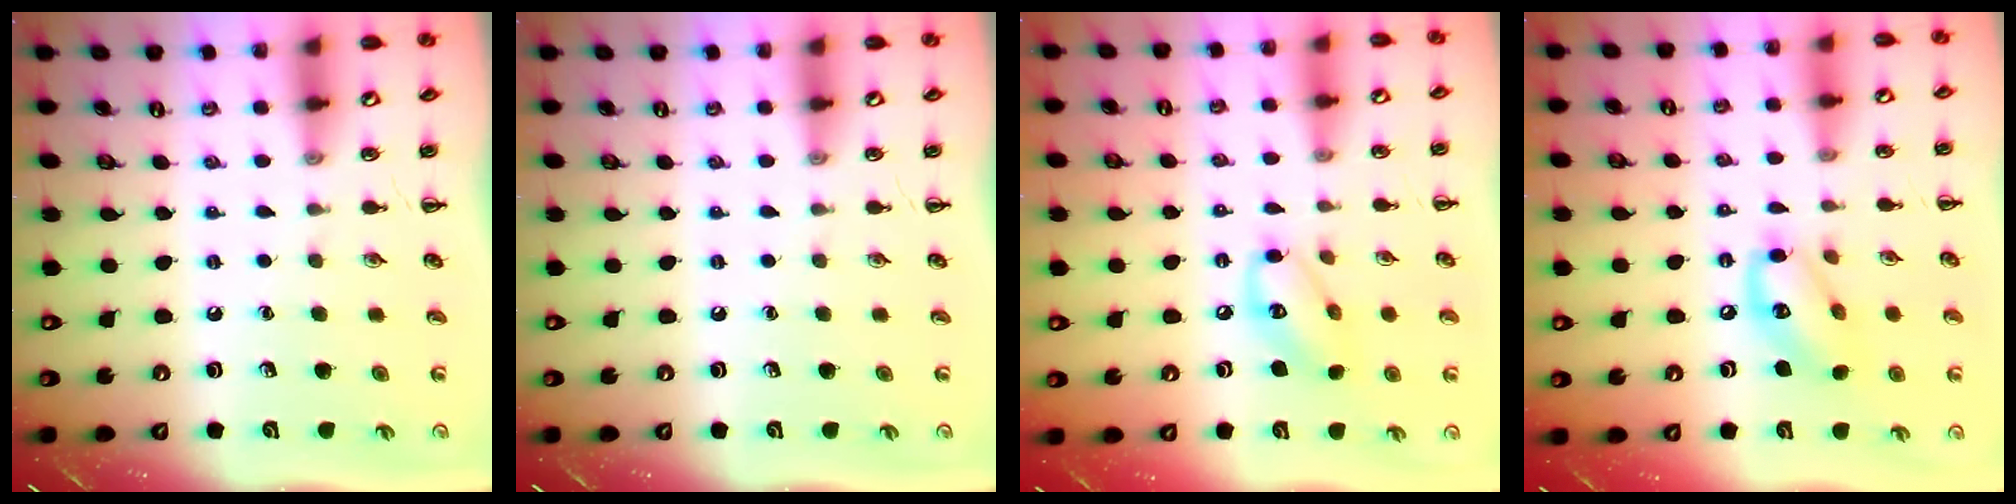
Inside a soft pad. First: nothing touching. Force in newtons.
{"total": 0.0}
{"total": 10.2, "press": 10.1, "slide": 1.5}
{"total": 12.4, "press": 12.2, "slide": 2.6}